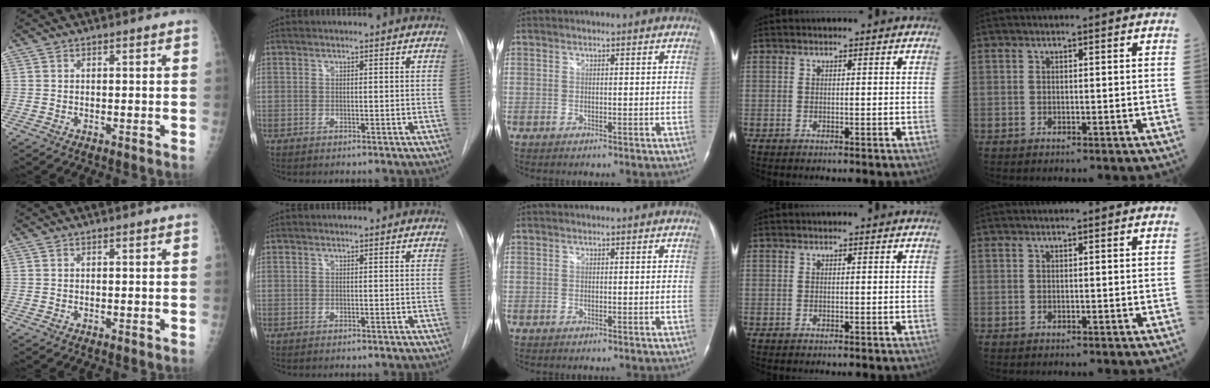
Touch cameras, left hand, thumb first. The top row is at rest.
{}